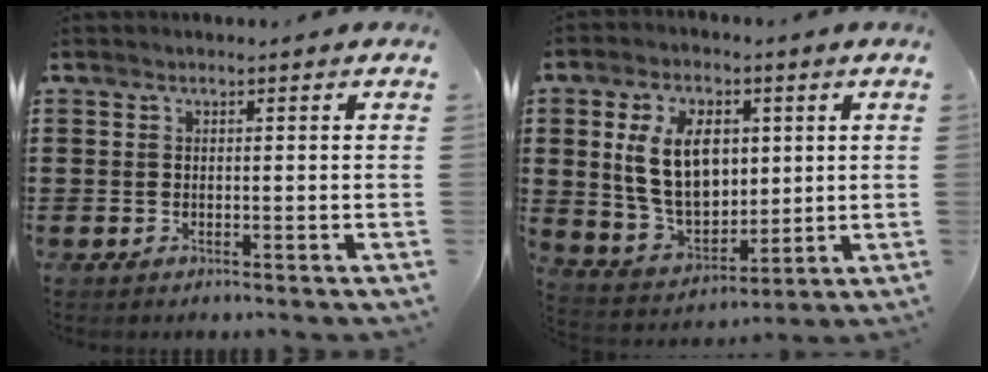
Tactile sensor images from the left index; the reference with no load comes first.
{"total": 11.5, "force": [2.8, 7.5, 8.3], "torque": [-0.176, 0.011, 0.052]}